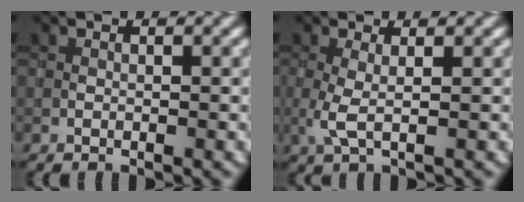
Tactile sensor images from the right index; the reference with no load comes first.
{"total": 1.8, "force": [0.5, 0.3, 1.7], "torque": [-0.042, -0.002, 0.008]}